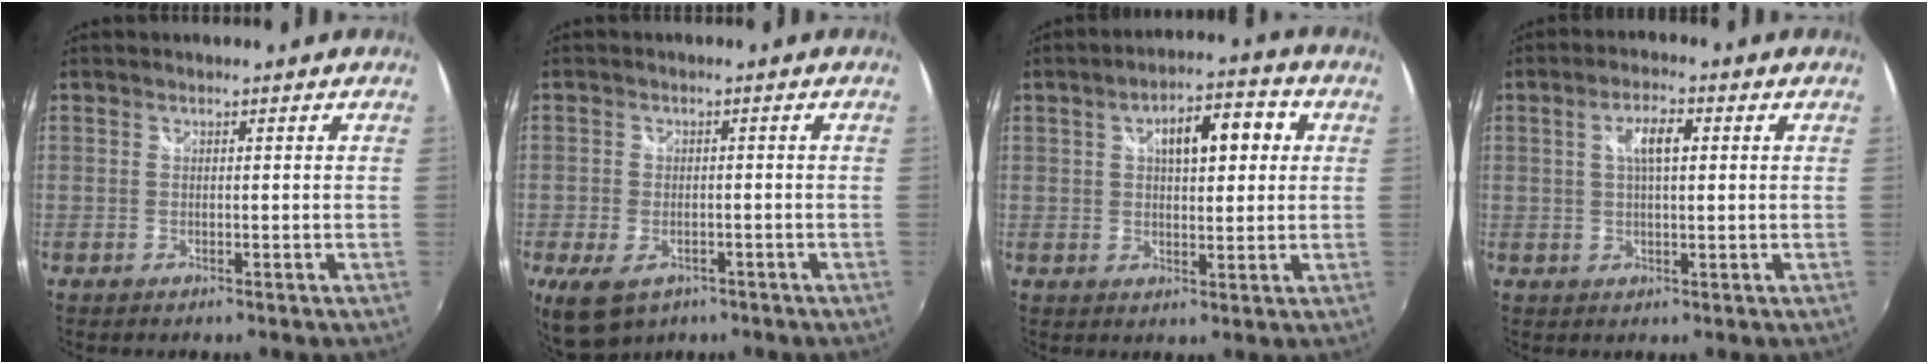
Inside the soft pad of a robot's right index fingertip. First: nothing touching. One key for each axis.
{"total": 8.2, "fx": -4.6, "fy": 4.9, "fz": 4.6, "tx": -0.109, "ty": -0.030, "tz": -0.076}
{"total": 9.2, "fx": 2.5, "fy": 4.0, "fz": 7.8, "tx": -0.125, "ty": 0.022, "tz": 0.040}
{"total": 4.8, "fx": 1.2, "fy": 1.6, "fz": 4.4, "tx": -0.078, "ty": 0.009, "tz": 0.021}